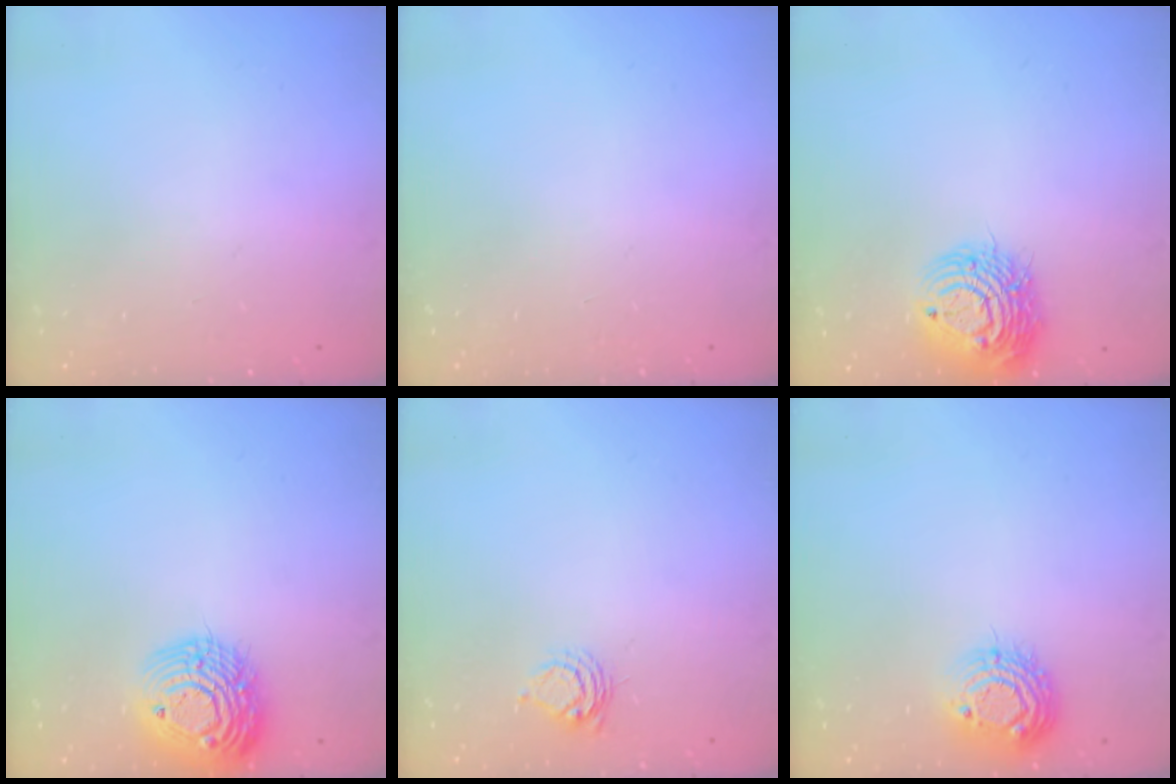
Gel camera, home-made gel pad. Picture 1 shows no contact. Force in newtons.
{"total": 0.0}
{"total": 12.8, "press": 12.7, "slide": 1.6}
{"total": 16.9, "press": 16.8, "slide": 1.5}
{"total": 6.6, "press": 6.6, "slide": 0.7}
{"total": 10.0, "press": 9.9, "slide": 0.8}